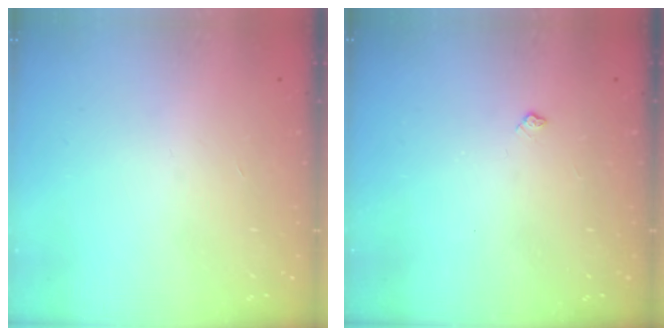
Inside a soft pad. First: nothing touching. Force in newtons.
{"total": 3.1, "press": 3.1, "slide": 0.4}